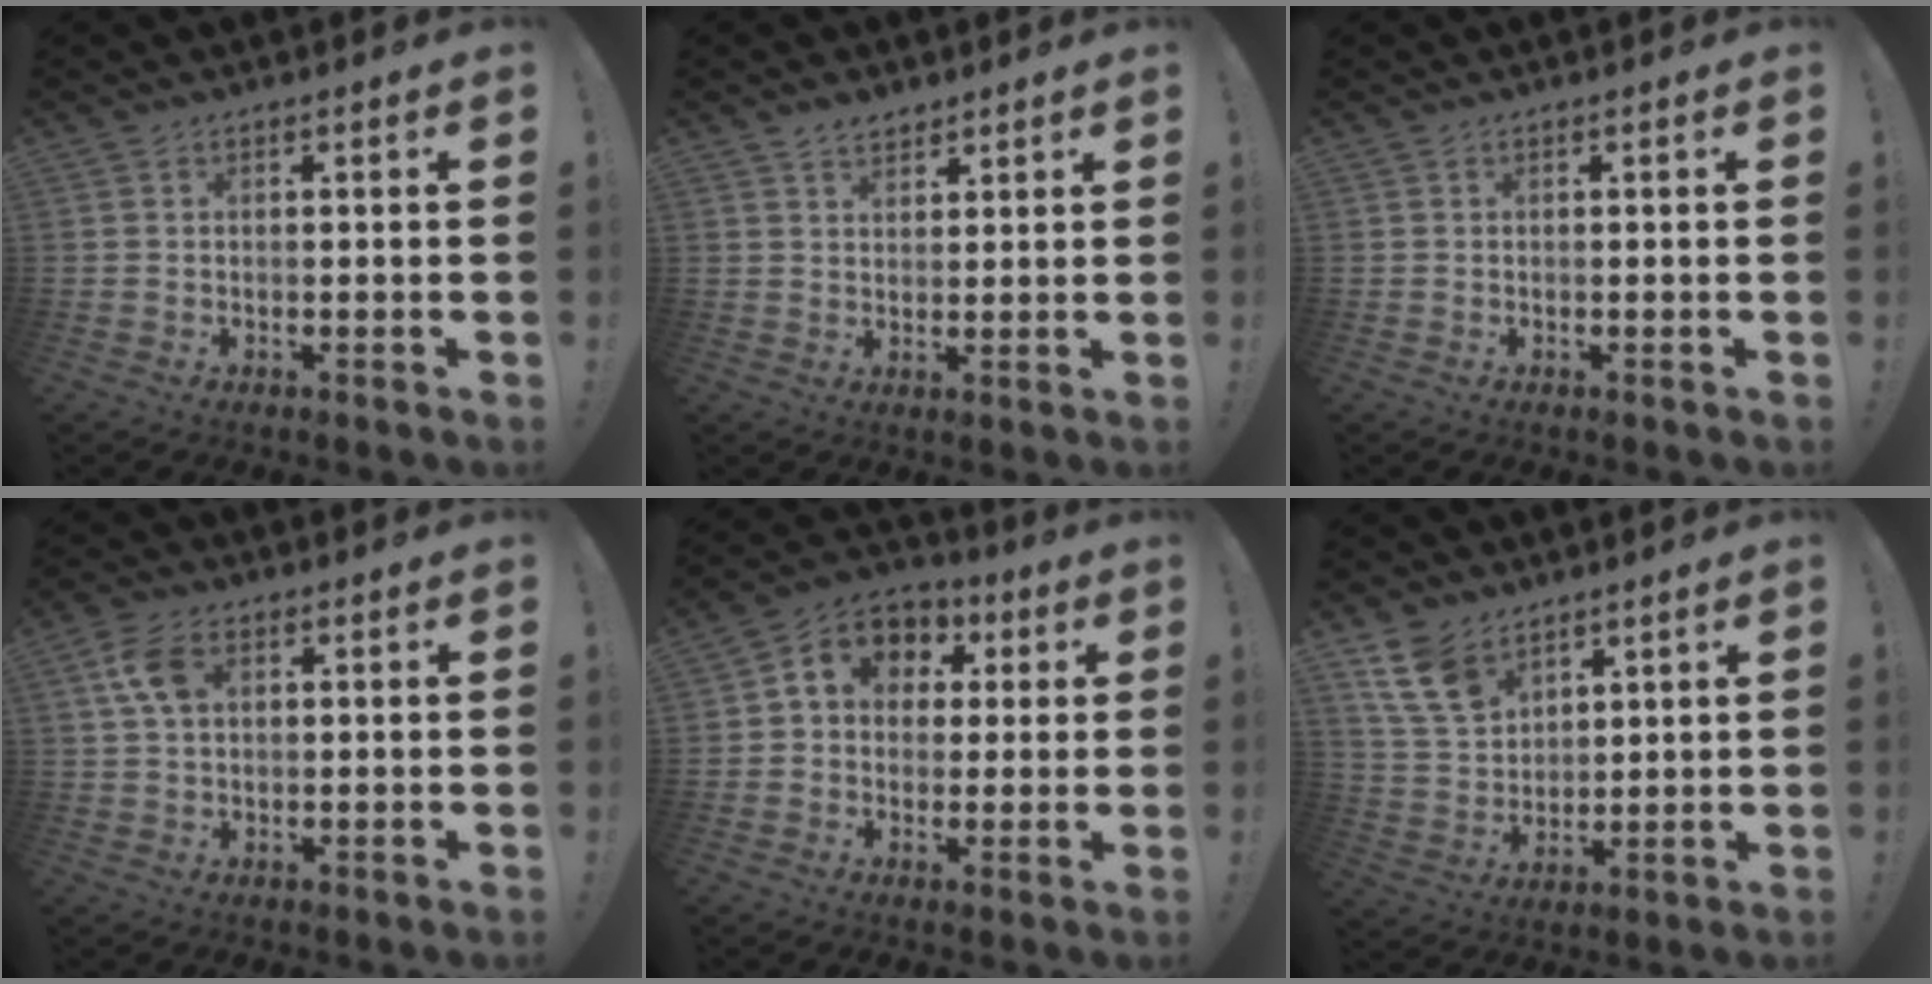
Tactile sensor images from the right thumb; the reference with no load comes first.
{"total": 4.2, "force": [3.5, 2.2, 1.0], "torque": [-0.008, -0.017, 0.063]}
{"total": 0.0}
{"total": 7.6, "force": [2.2, 4.8, 5.4], "torque": [-0.111, 0.011, 0.046]}
{"total": 8.5, "force": [1.7, 7.5, 3.8], "torque": [-0.049, -0.006, 0.036]}
{"total": 12.2, "force": [7.8, 7.7, 5.4], "torque": [-0.110, -0.033, 0.157]}